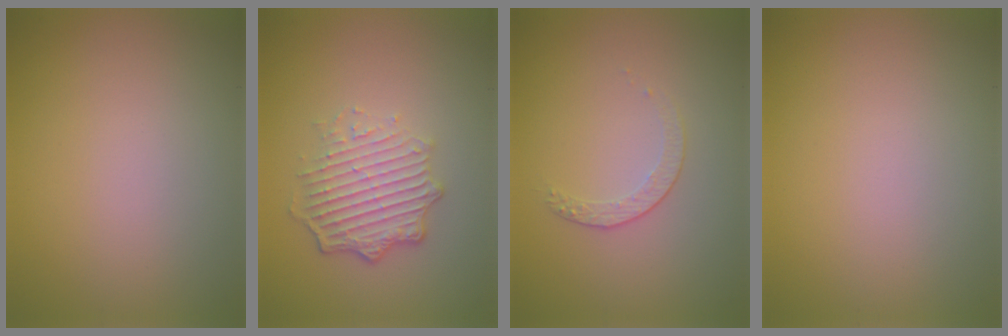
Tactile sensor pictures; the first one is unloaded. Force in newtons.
{"total": 5.0, "press": 3.5, "slide": 3.5}
{"total": 1.5, "press": 0.9, "slide": 1.2}
{"total": 0.0}